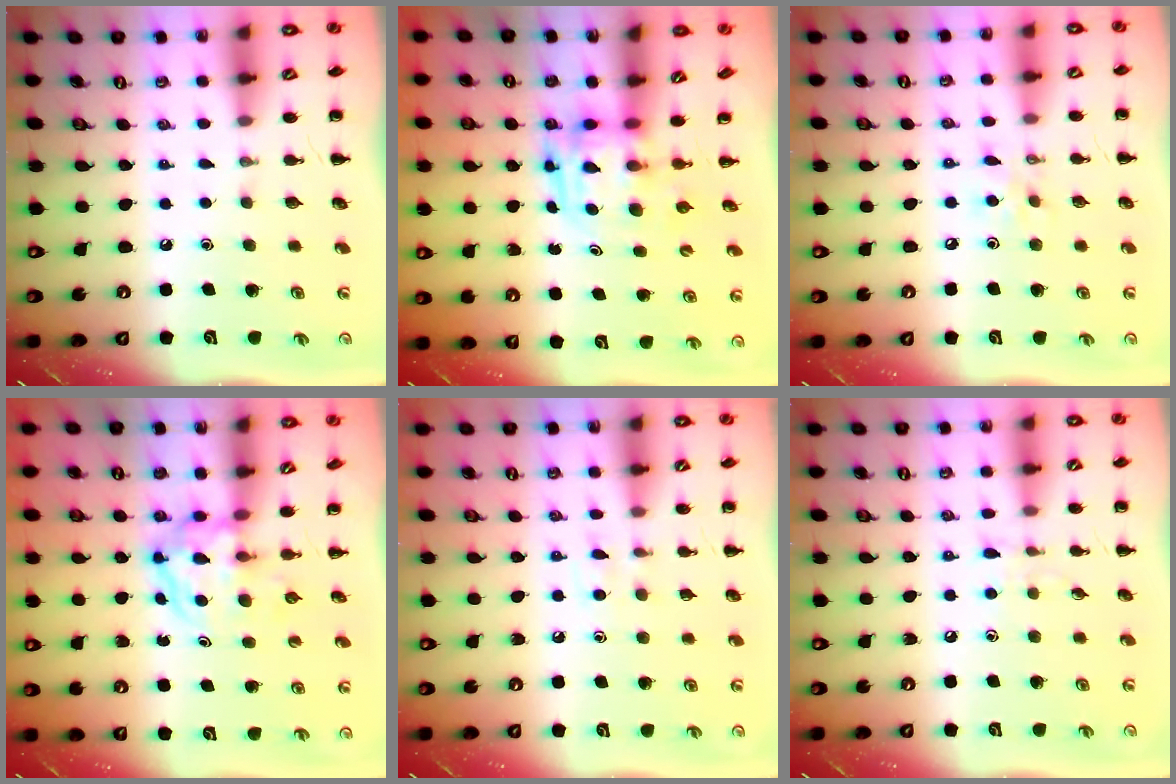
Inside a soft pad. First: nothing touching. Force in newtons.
{"total": 3.9, "press": 3.9, "slide": 0.7}
{"total": 3.9, "press": 3.8, "slide": 0.8}
{"total": 3.8, "press": 3.7, "slide": 0.4}
{"total": 4.7, "press": 4.3, "slide": 1.8}
{"total": 4.9, "press": 4.5, "slide": 1.8}